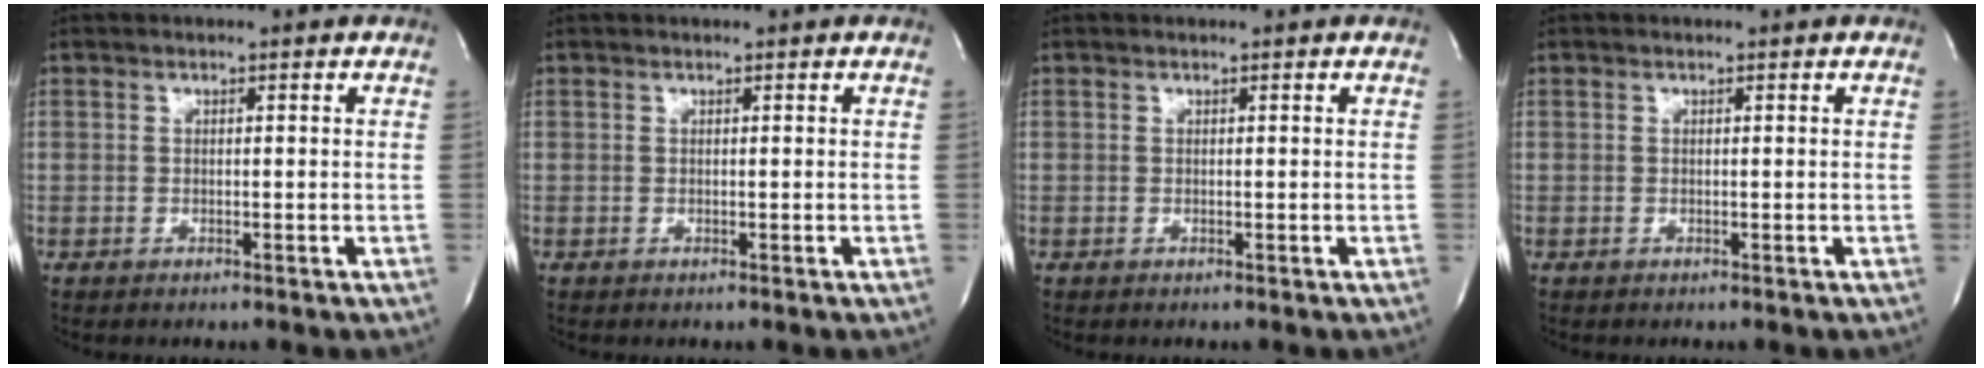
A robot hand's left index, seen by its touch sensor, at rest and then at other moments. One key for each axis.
{"total": 0.0}
{"total": 0.0}
{"total": 0.0}